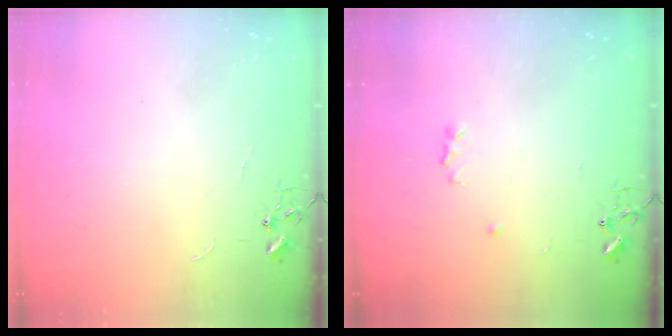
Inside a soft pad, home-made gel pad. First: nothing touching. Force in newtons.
{"total": 3.2, "press": 3.1, "slide": 0.7}